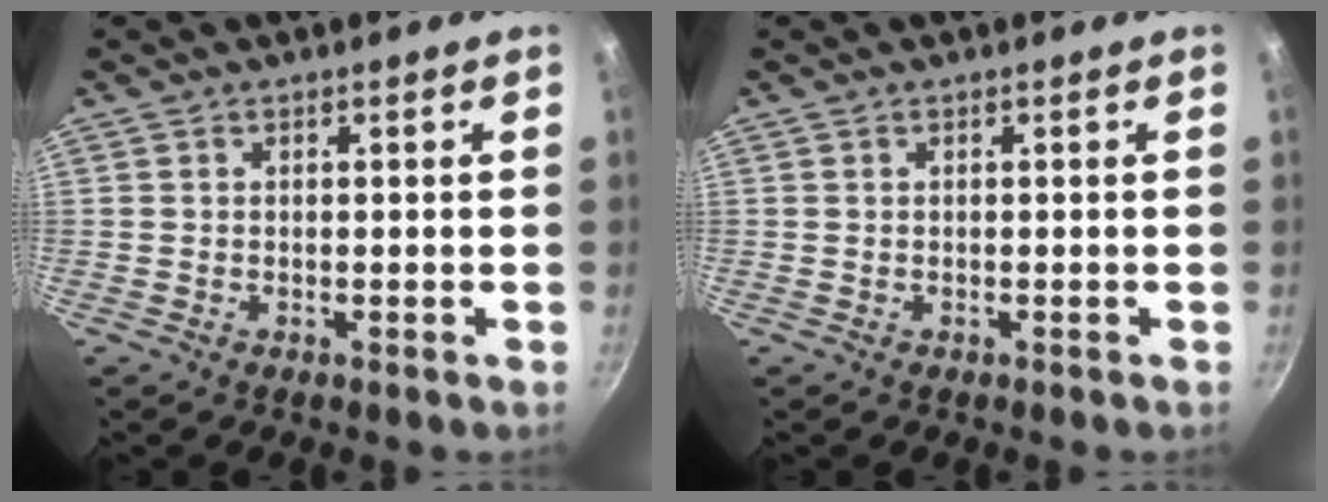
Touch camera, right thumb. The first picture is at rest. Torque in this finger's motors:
{"motor_torque": [-0.52, 0.00, -0.12, 0.12, 0.00]}